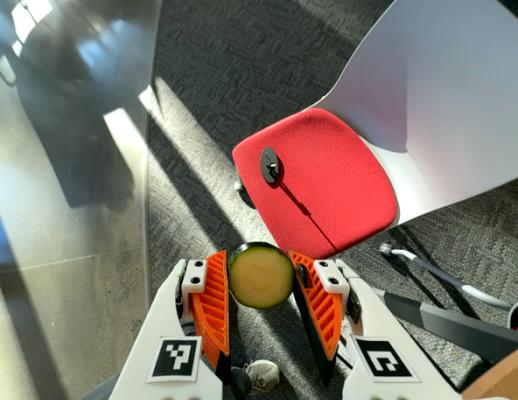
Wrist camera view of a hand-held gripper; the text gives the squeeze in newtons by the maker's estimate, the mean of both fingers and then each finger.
{"total": 7.5, "left": 7.4, "right": 7.5}